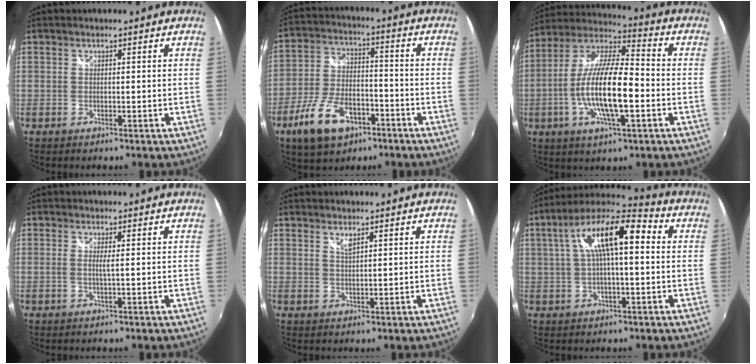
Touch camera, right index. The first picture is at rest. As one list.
[{"total": 14.6, "force": [-6.8, 8.0, 10.2], "torque": [-0.225, -0.020, -0.112]}, {"total": 17.0, "force": [-4.0, 4.6, 15.8], "torque": [-0.308, -0.006, -0.078]}, {"total": 1.4, "force": [0.1, -0.2, 1.3], "torque": [-0.027, -0.003, 0.000]}, {"total": 1.7, "force": [1.2, 0.3, 1.1], "torque": [-0.020, -0.001, 0.020]}, {"total": 14.5, "force": [2.6, 4.7, 13.5], "torque": [-0.236, 0.031, 0.034]}]